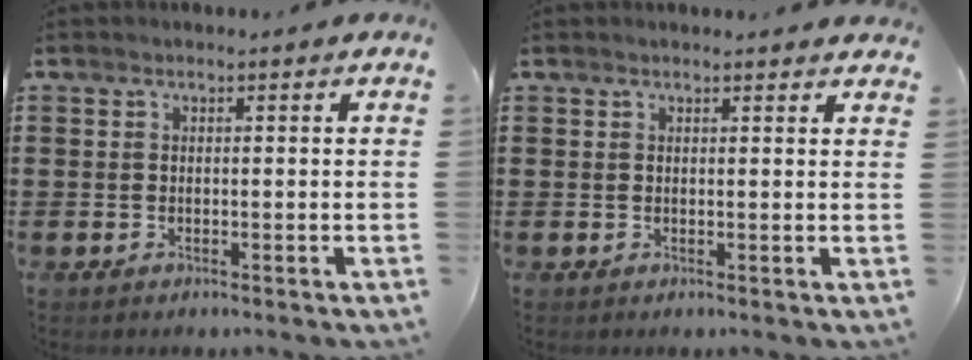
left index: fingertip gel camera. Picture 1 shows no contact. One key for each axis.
{"total": 0.8, "fx": 0.8, "fy": 0.0, "fz": 0.2, "tx": -0.006, "ty": -0.001, "tz": 0.015}